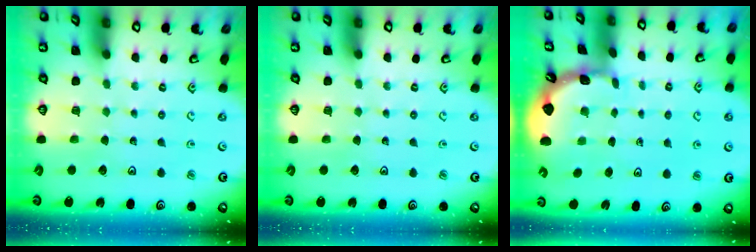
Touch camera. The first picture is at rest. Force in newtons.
{"total": 0.0}
{"total": 1.7, "press": 1.6, "slide": 0.1}